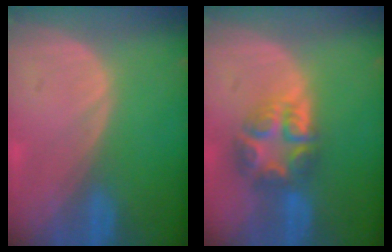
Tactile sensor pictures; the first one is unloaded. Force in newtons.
{"total": 7.6, "press": 6.6, "slide": 3.8}